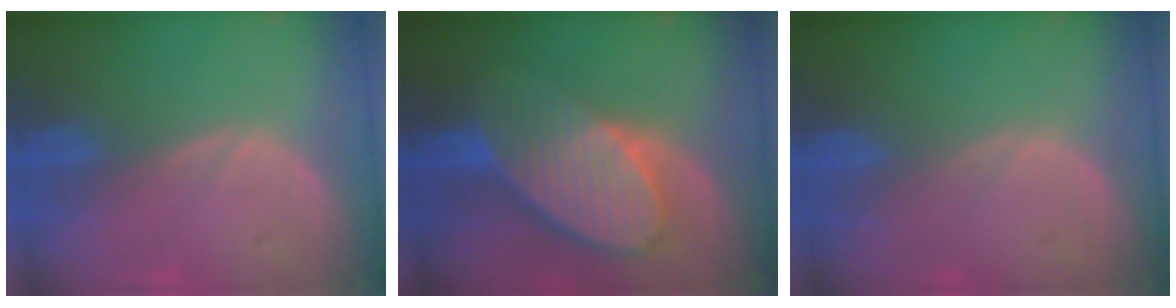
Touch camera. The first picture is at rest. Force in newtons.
{"total": 10.0, "press": 8.7, "slide": 4.8}
{"total": 0.0}